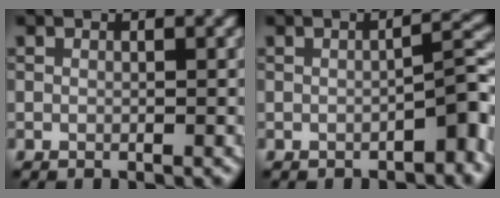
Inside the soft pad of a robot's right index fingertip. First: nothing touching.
{"total": 3.0, "force": [-1.7, 0.8, 2.3], "torque": [-0.029, 0.018, -0.026]}